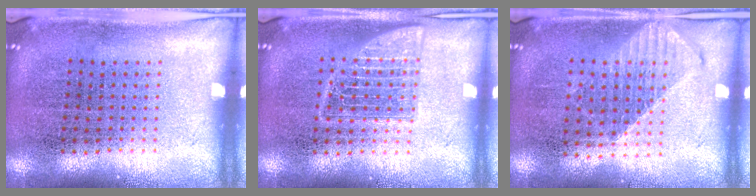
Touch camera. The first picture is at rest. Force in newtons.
{"total": 2.6, "press": 2.5, "slide": 0.4}
{"total": 1.2, "press": 1.1, "slide": 0.5}